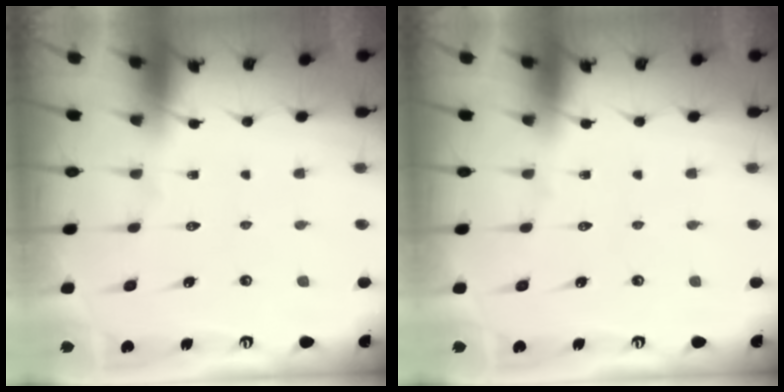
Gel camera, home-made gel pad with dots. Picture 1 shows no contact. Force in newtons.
{"total": 0.0}